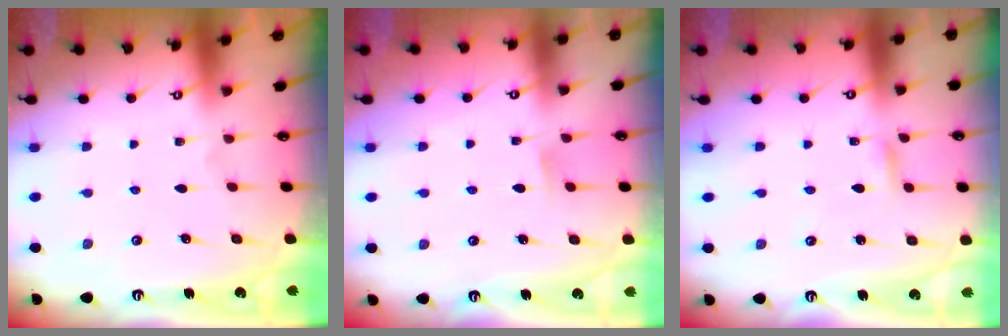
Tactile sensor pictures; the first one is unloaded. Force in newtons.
{"total": 3.6, "press": 3.5, "slide": 0.6}
{"total": 2.4, "press": 2.4, "slide": 0.1}